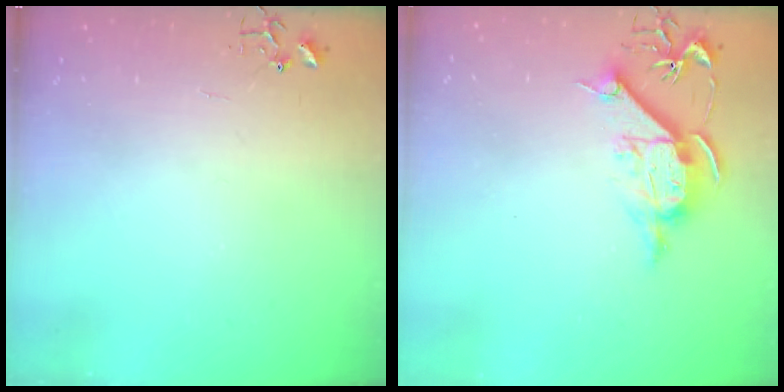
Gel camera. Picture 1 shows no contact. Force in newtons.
{"total": 10.2, "press": 10.2, "slide": 0.5}